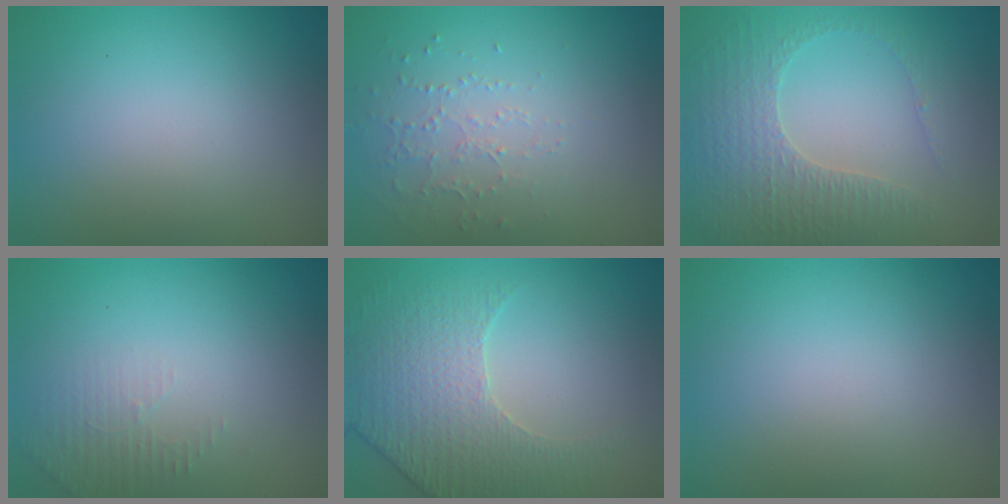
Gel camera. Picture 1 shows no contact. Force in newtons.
{"total": 1.0, "press": 0.7, "slide": 0.8}
{"total": 3.4, "press": 3.2, "slide": 1.1}
{"total": 1.5, "press": 1.5, "slide": 0.4}
{"total": 3.9, "press": 3.7, "slide": 0.9}
{"total": 0.0}